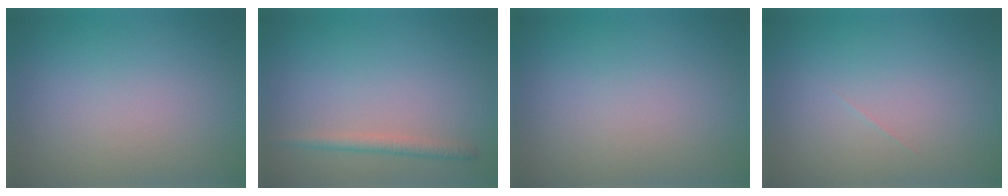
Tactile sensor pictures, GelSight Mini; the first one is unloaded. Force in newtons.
{"total": 1.6, "press": 1.6, "slide": 0.0}
{"total": 0.0}
{"total": 0.0}